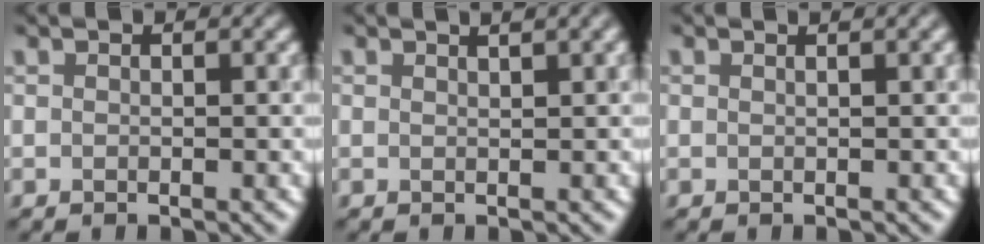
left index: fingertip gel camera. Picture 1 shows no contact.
{"total": 1.6, "force": [1.1, 0.3, 1.2], "torque": [-0.010, 0.002, 0.014]}
{"total": 0.7, "force": [0.3, 0.0, 0.6], "torque": [-0.008, 0.005, 0.002]}